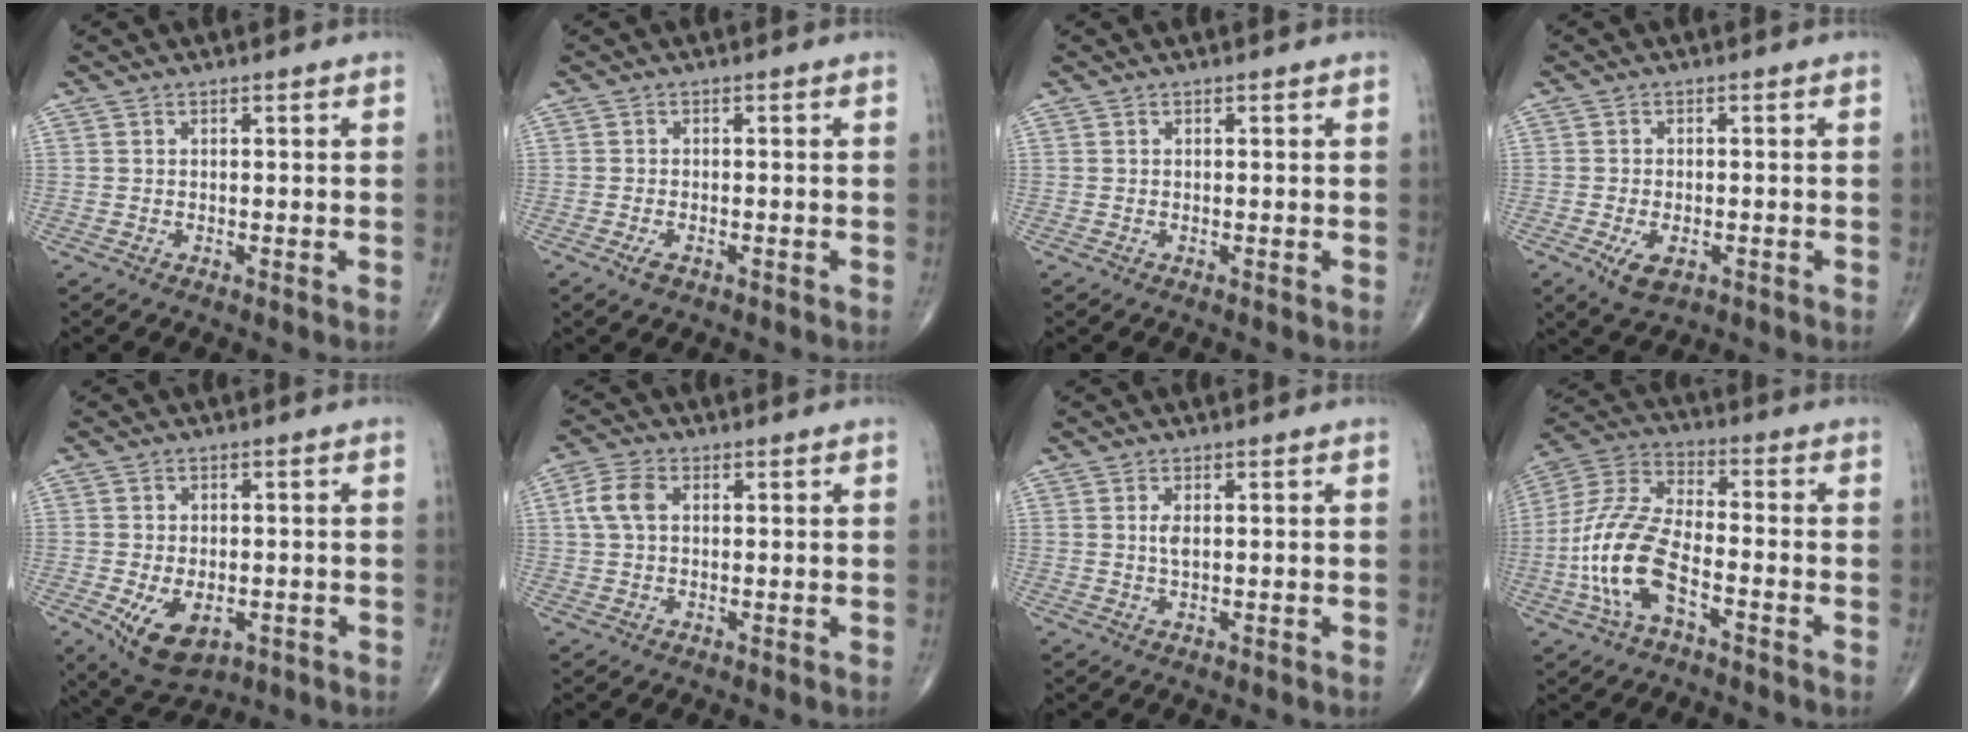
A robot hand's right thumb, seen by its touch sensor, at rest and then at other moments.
{"total": 1.8, "force": [-0.9, 0.9, 1.2], "torque": [-0.023, 0.004, -0.016]}
{"total": 0.0}
{"total": 4.6, "force": [-1.8, 2.4, 3.4], "torque": [-0.056, -0.001, -0.024]}
{"total": 8.9, "force": [-2.9, 5.3, 6.6], "torque": [-0.100, -0.002, -0.033]}
{"total": 5.2, "force": [1.0, 3.3, 3.9], "torque": [-0.088, 0.012, 0.016]}
{"total": 2.3, "force": [0.4, 0.7, 2.2], "torque": [-0.048, -0.004, 0.010]}
{"total": 15.0, "force": [-5.1, 6.8, 12.4], "torque": [-0.265, 0.037, -0.099]}